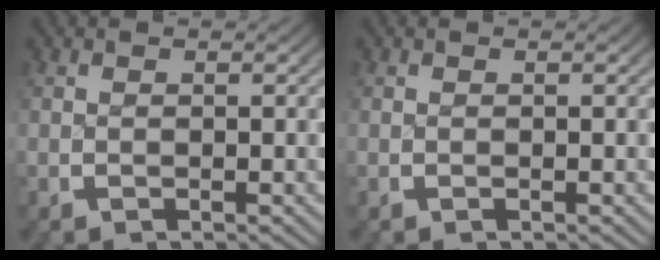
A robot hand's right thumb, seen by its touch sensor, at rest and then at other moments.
{"total": 0.0}